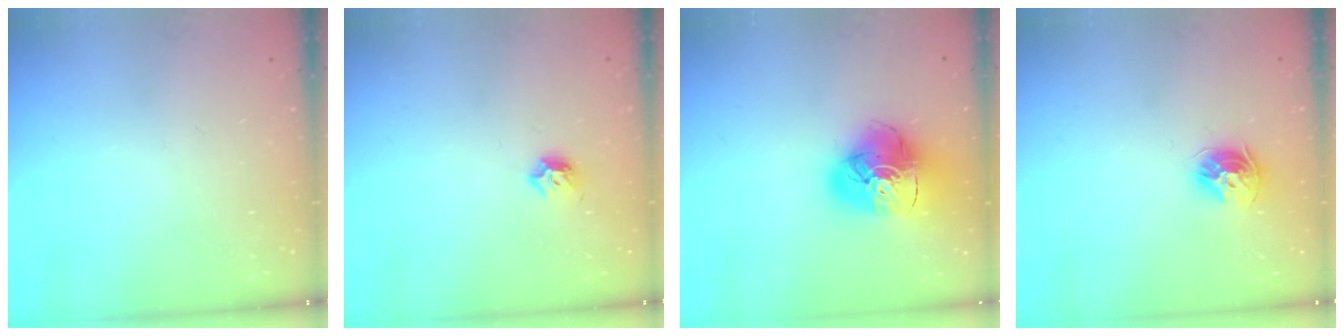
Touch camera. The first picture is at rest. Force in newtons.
{"total": 4.3, "press": 4.2, "slide": 1.2}
{"total": 14.9, "press": 14.8, "slide": 1.6}
{"total": 9.5, "press": 9.4, "slide": 0.9}